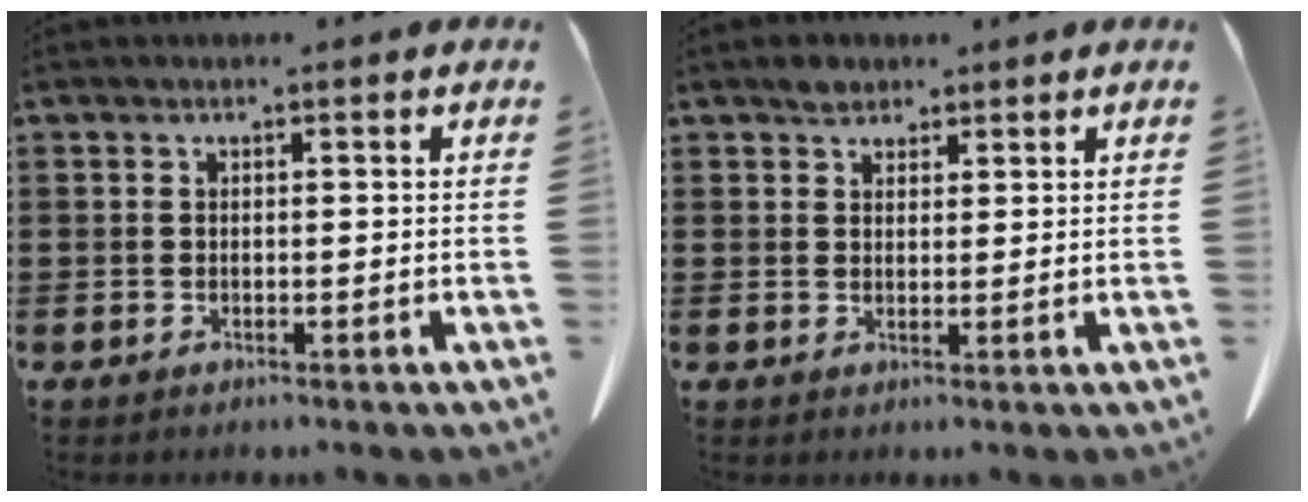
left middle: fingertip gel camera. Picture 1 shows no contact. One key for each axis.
{"total": 2.1, "fx": 1.7, "fy": 1.2, "fz": 0.3, "tx": -0.003, "ty": 0.002, "tz": 0.032}